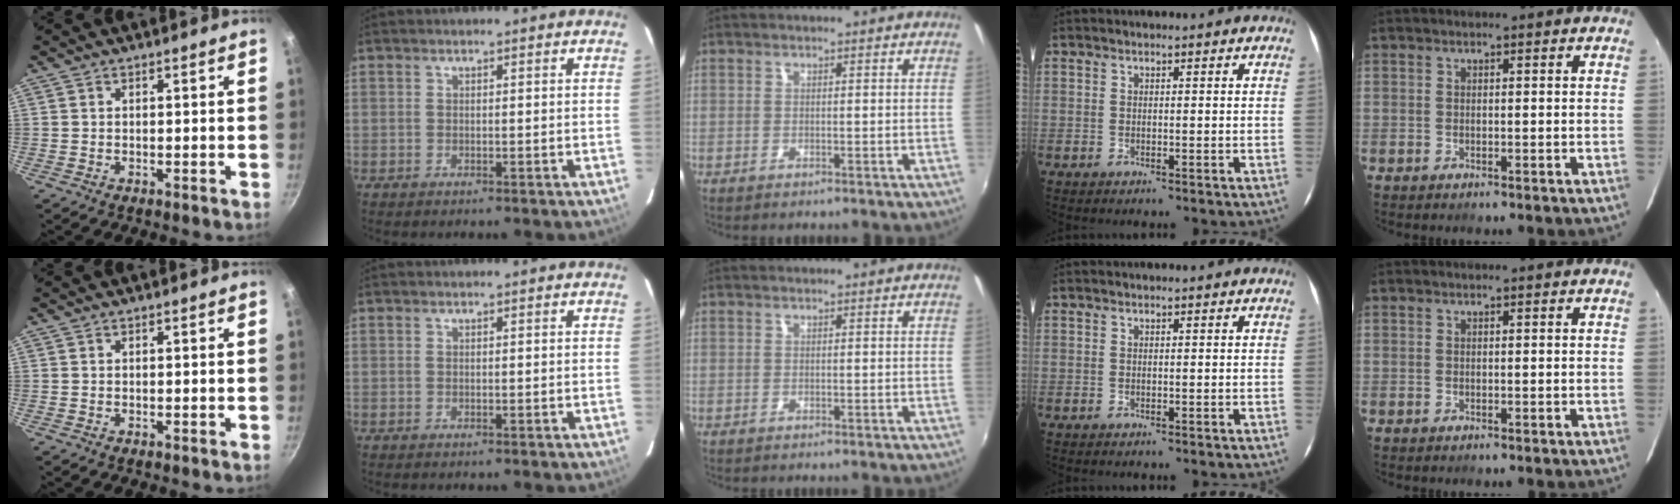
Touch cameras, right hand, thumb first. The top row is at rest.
{}